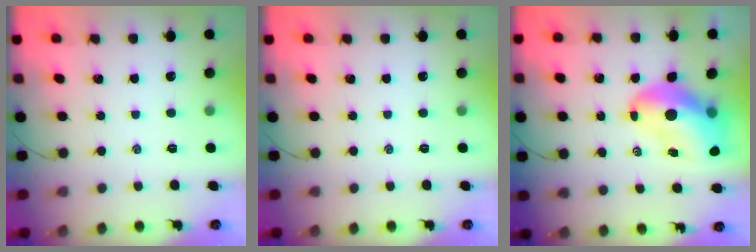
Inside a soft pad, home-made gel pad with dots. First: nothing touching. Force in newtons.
{"total": 0.0}
{"total": 13.0, "press": 12.4, "slide": 3.8}